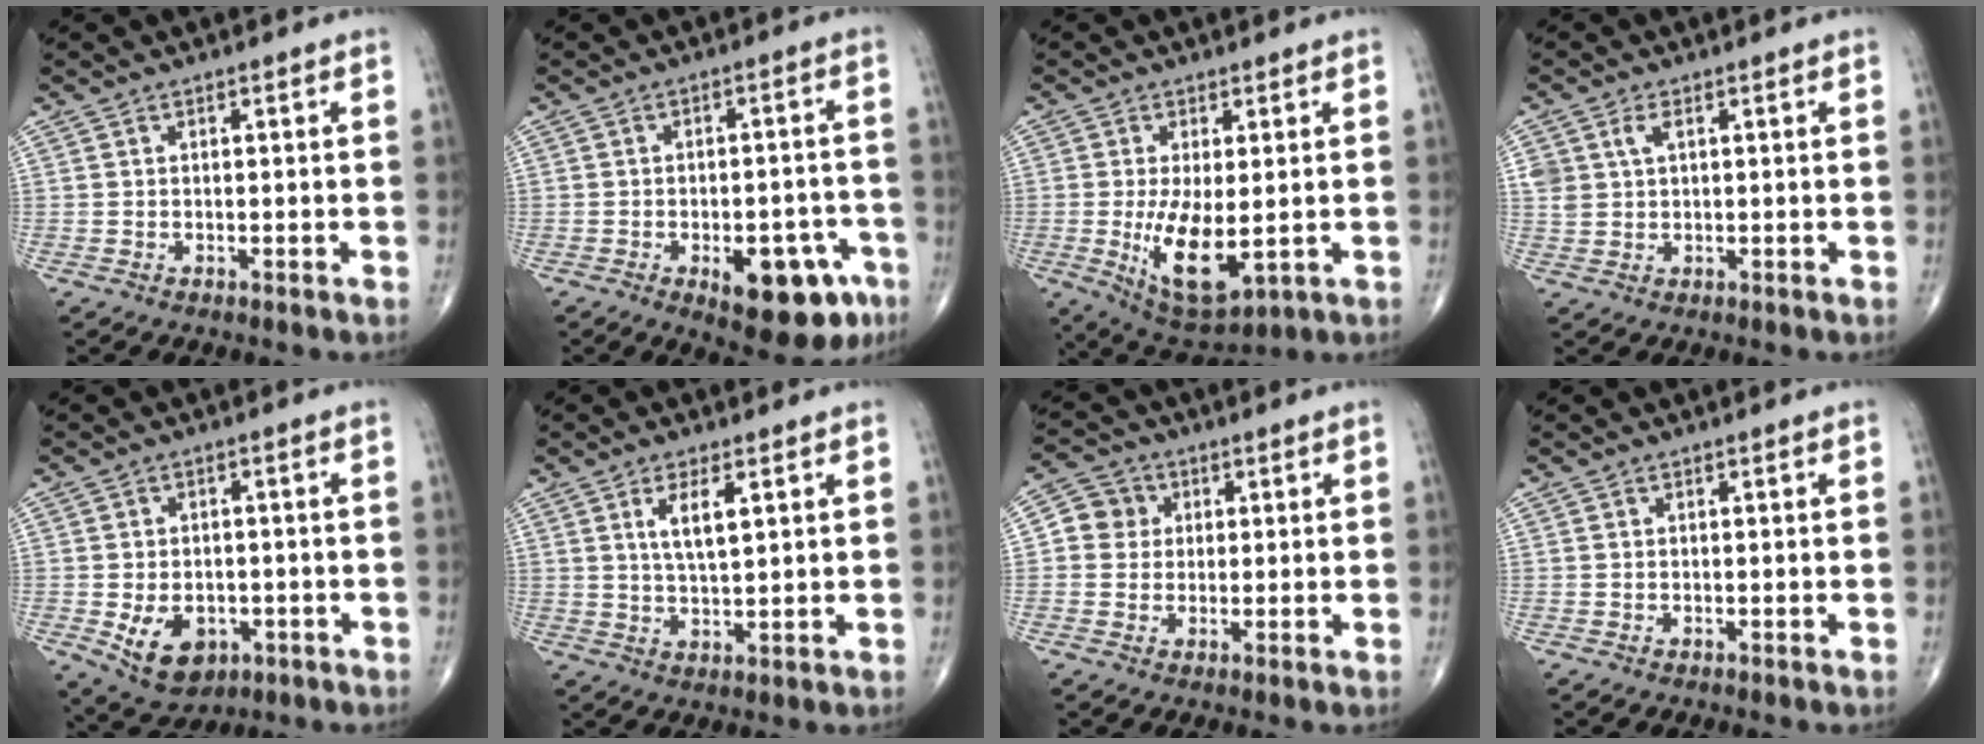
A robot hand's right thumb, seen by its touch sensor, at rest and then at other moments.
{"total": 13.6, "force": [-6.4, 6.2, 10.3], "torque": [-0.104, 0.030, -0.074]}
{"total": 10.7, "force": [-1.3, 4.4, 9.6], "torque": [-0.163, -0.030, -0.008]}
{"total": 3.5, "force": [1.4, 2.1, 2.5], "torque": [-0.053, 0.003, 0.031]}
{"total": 9.0, "force": [-2.7, 6.4, 5.7], "torque": [-0.077, 0.008, -0.027]}
{"total": 5.6, "force": [2.1, 1.8, 4.9], "torque": [-0.089, -0.017, 0.043]}
{"total": 5.4, "force": [0.9, 5.2, 1.4], "torque": [0.003, 0.006, 0.004]}
{"total": 0.0}